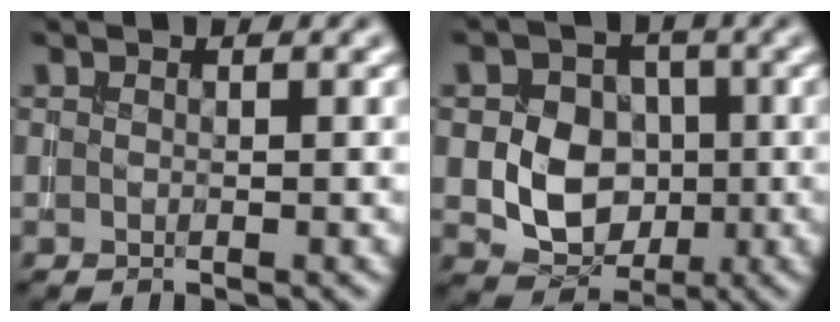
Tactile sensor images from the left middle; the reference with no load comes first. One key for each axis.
{"total": 6.6, "fx": -0.7, "fy": 5.5, "fz": 3.7, "tx": -0.046, "ty": -0.003, "tz": -0.024}